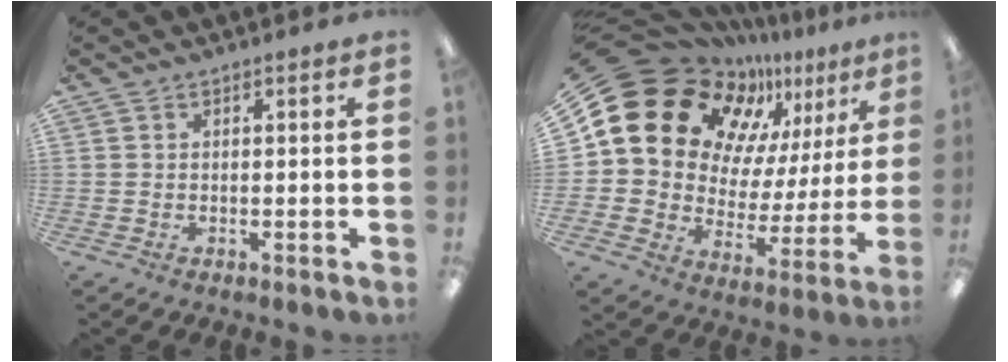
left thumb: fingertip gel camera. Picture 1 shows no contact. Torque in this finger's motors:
{"motor_torque": [1.35, 1.45, 1.44, -1.33, 0.37]}